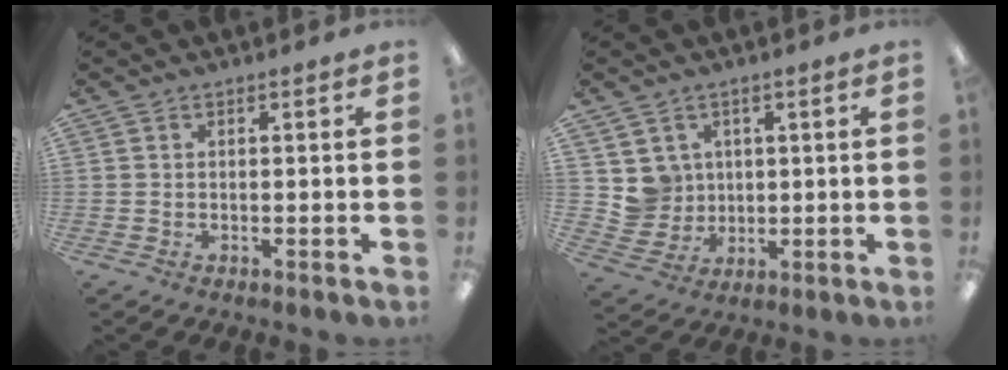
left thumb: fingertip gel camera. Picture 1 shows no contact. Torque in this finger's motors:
{"motor_torque": [0.13, 0.19, 0.34, -0.64, 0.00]}